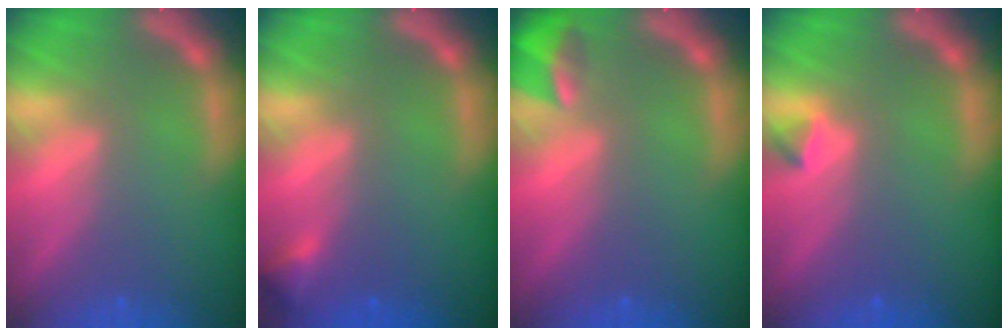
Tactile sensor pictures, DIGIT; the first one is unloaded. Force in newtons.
{"total": 1.4}
{"total": 2.9}
{"total": 0.9}